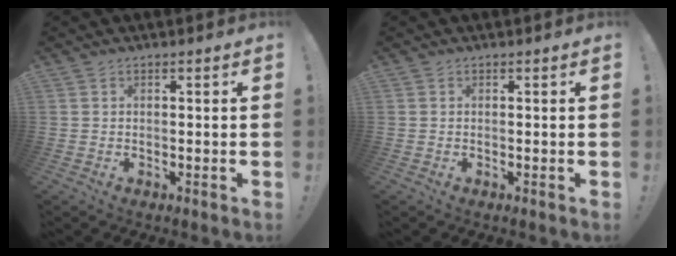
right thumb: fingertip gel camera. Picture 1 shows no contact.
{"total": 0.0}